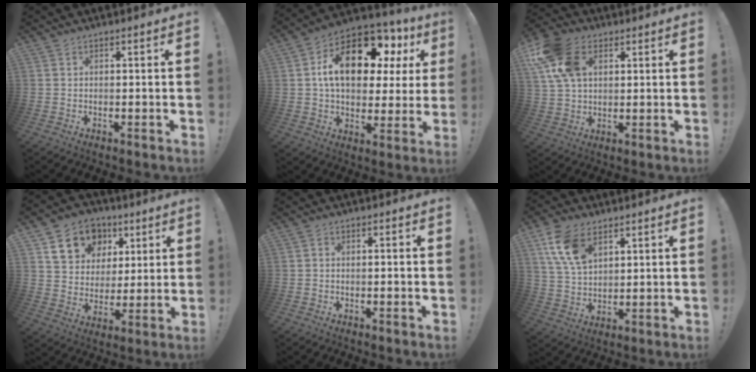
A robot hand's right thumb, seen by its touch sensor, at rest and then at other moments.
{"total": 19.1, "force": [6.8, 10.3, 14.6], "torque": [-0.230, -0.026, 0.116]}
{"total": 15.0, "force": [5.6, 10.2, 9.5], "torque": [-0.184, -0.006, 0.112]}
{"total": 13.6, "force": [6.7, 10.7, 5.0], "torque": [-0.070, -0.030, 0.132]}
{"total": 1.0, "force": [-0.9, 0.0, 0.3], "torque": [-0.004, 0.001, -0.016]}
{"total": 11.8, "force": [6.3, 6.9, 7.3], "torque": [-0.138, -0.016, 0.122]}